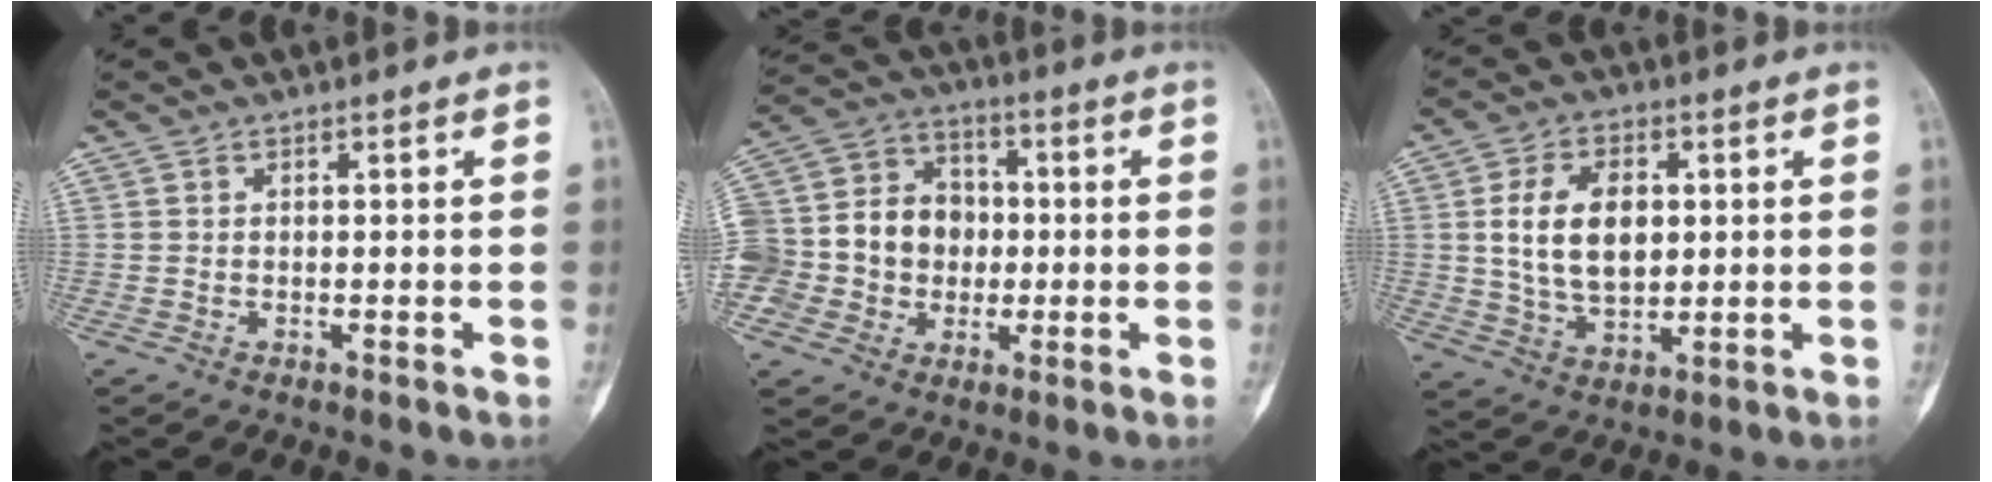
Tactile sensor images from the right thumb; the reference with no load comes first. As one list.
[{"total": 18.4, "force": [-1.5, 16.3, 8.4], "torque": [-0.140, 0.049, -0.022]}, {"total": 11.7, "force": [1.8, 7.4, 8.9], "torque": [-0.141, -0.006, 0.039]}]